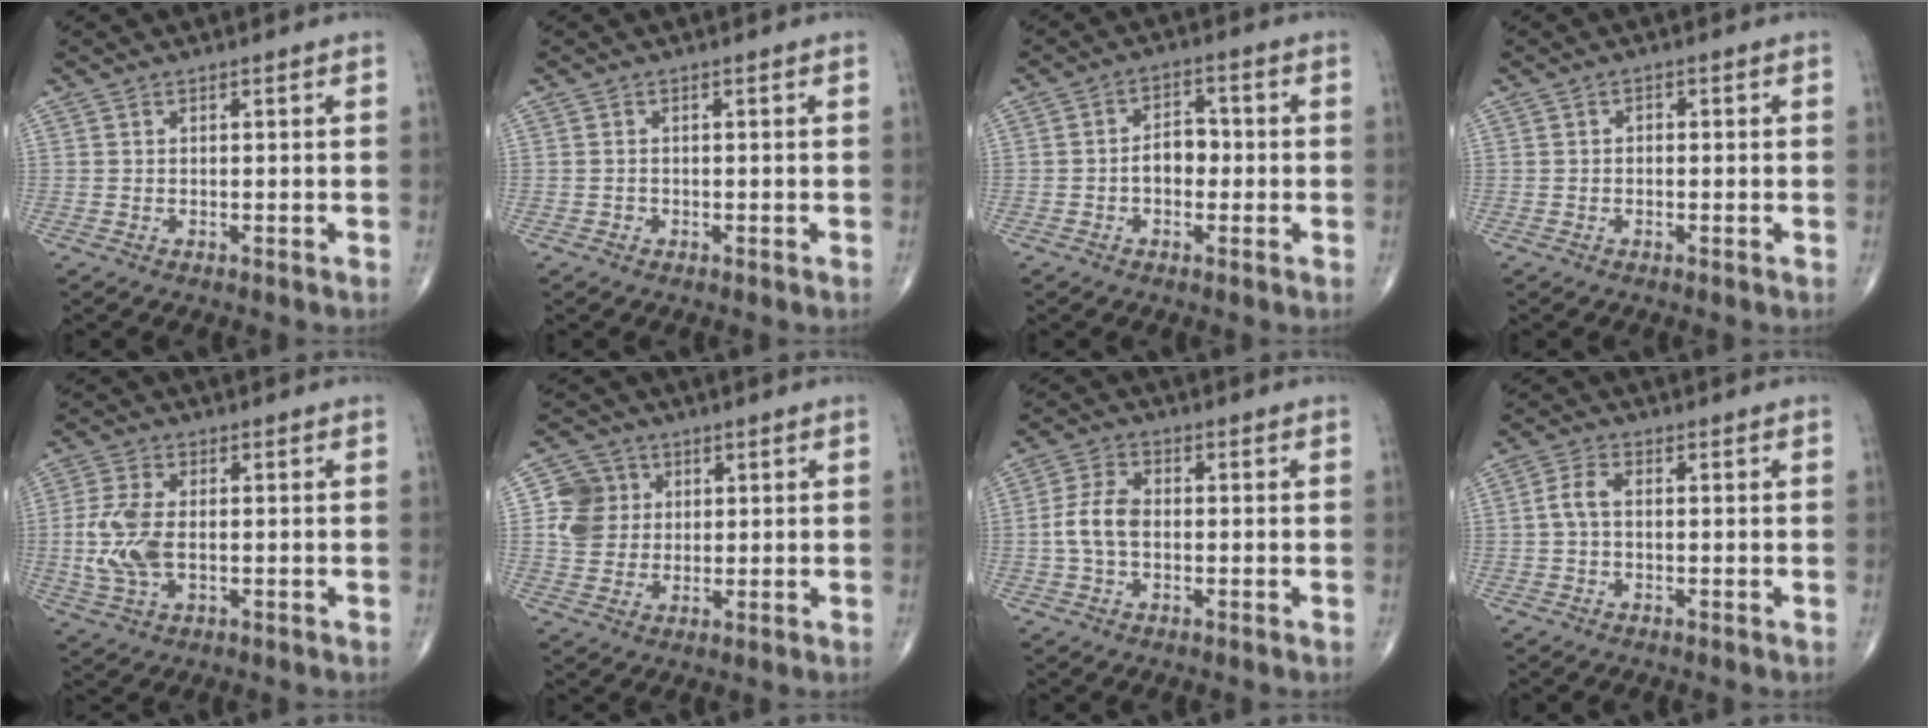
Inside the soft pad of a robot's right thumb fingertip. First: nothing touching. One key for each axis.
{"total": 0.5, "fx": -0.3, "fy": 0.5, "fz": 0.1, "tx": 0.002, "ty": 0.003, "tz": -0.007}
{"total": 5.2, "fx": -0.9, "fy": 3.5, "fz": 3.7, "tx": -0.044, "ty": 0.021, "tz": -0.022}
{"total": 1.0, "fx": -0.1, "fy": 0.7, "fz": 0.6, "tx": -0.002, "ty": 0.005, "tz": -0.007}
{"total": 8.9, "fx": -0.7, "fy": 4.8, "fz": 7.4, "tx": -0.172, "ty": 0.001, "tz": -0.014}
{"total": 7.2, "fx": 1.4, "fy": 6.6, "fz": 2.5, "tx": -0.019, "ty": 0.002, "tz": 0.023}
{"total": 6.2, "fx": -0.7, "fy": 3.8, "fz": 4.8, "tx": -0.105, "ty": 0.018, "tz": -0.020}
{"total": 3.4, "fx": -0.2, "fy": 2.0, "fz": 2.7, "tx": -0.058, "ty": 0.011, "tz": -0.008}